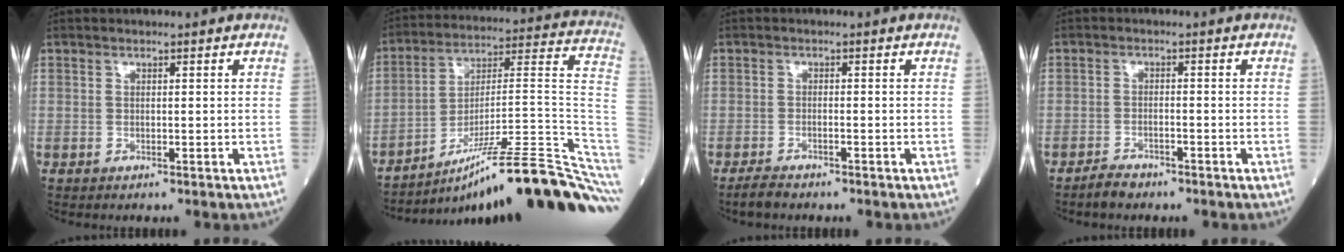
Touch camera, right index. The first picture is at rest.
{"total": 25.3, "force": [-18.8, 0.4, 16.9], "torque": [-0.146, 0.027, -0.291]}
{"total": 2.4, "force": [-2.0, 0.5, 1.1], "torque": [-0.026, -0.004, -0.037]}
{"total": 2.6, "force": [-2.3, 0.8, 0.9], "torque": [-0.022, -0.001, -0.040]}